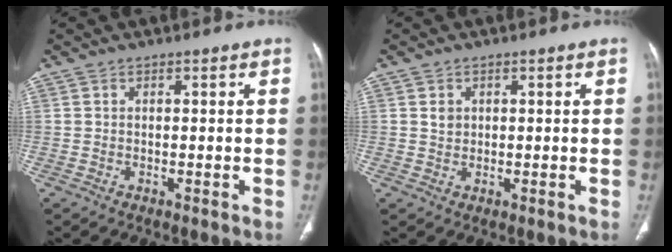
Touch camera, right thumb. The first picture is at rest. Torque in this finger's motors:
{"motor_torque": [-0.05, 0.10, 0.37, -0.44, 0.02]}